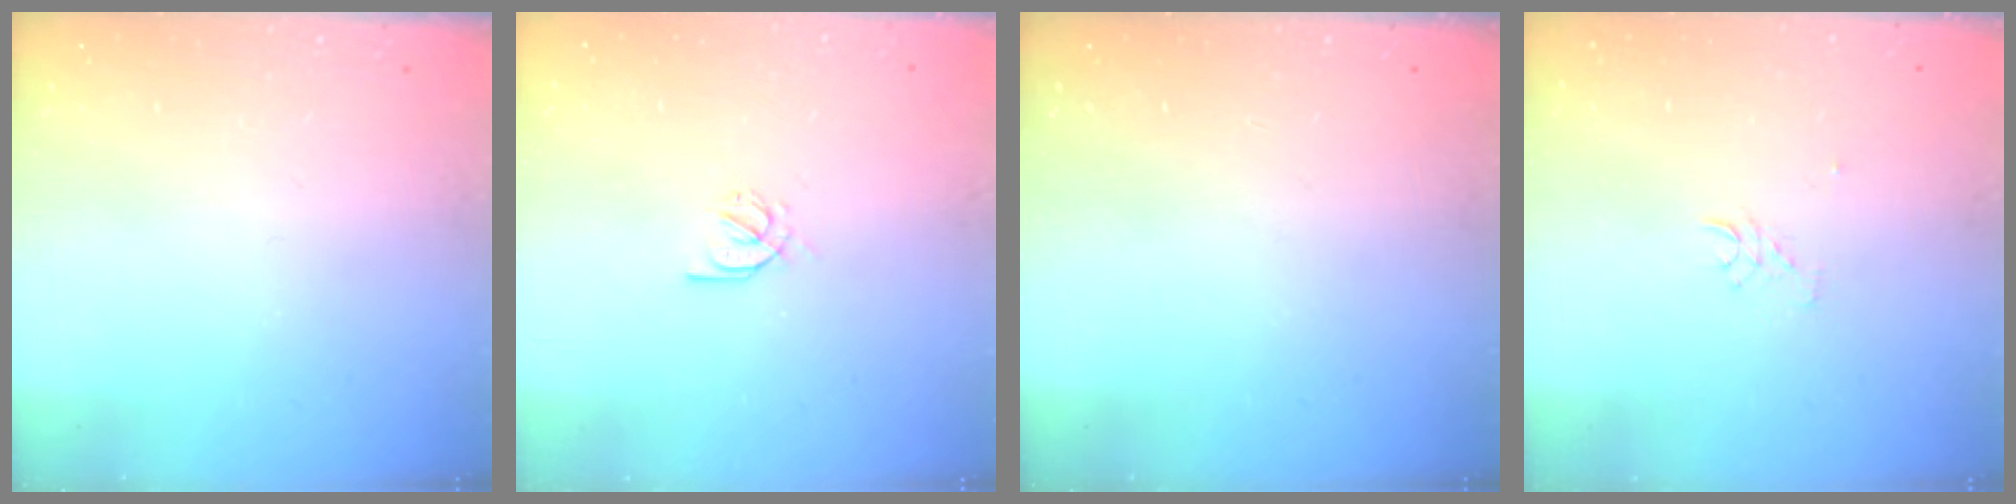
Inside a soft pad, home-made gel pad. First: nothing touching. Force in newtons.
{"total": 2.6, "press": 2.6, "slide": 0.4}
{"total": 0.0}
{"total": 2.6, "press": 2.6, "slide": 0.1}